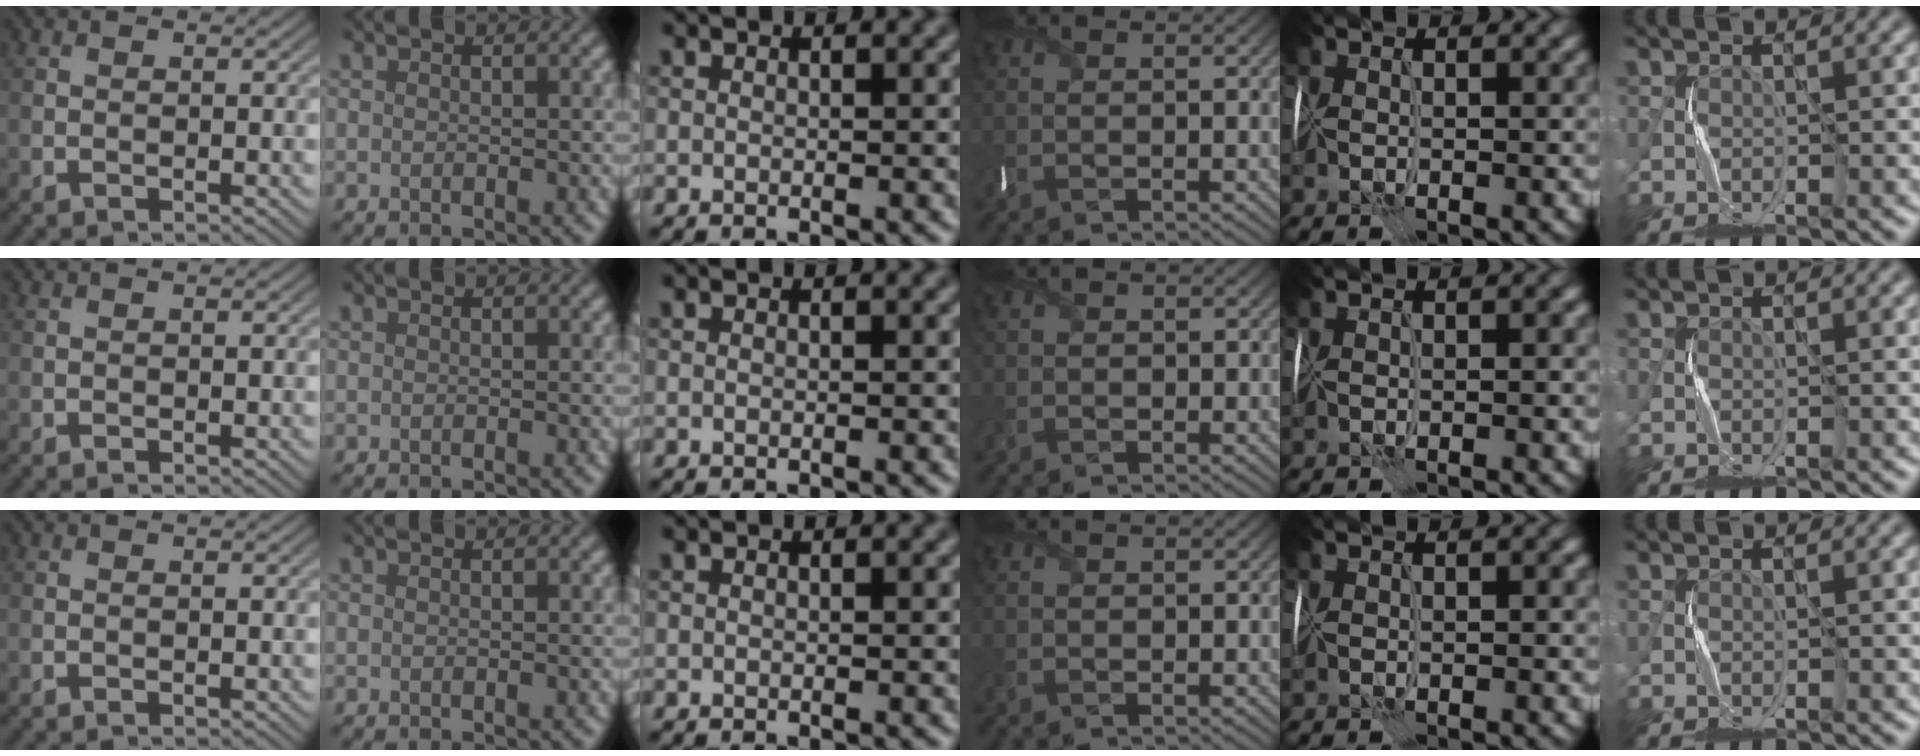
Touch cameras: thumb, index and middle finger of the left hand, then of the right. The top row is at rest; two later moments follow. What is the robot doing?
{"motion": "wrap", "object": "cellophane"}